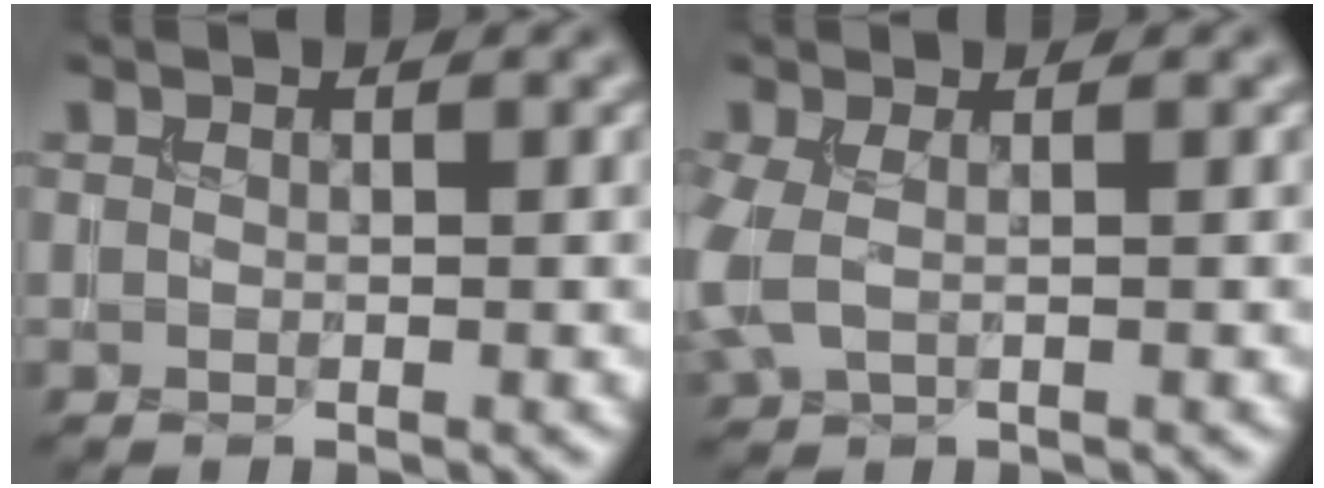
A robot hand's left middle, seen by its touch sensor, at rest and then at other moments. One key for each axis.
{"total": 2.5, "fx": 0.0, "fy": 1.3, "fz": 2.2, "tx": -0.066, "ty": -0.001, "tz": -0.002}